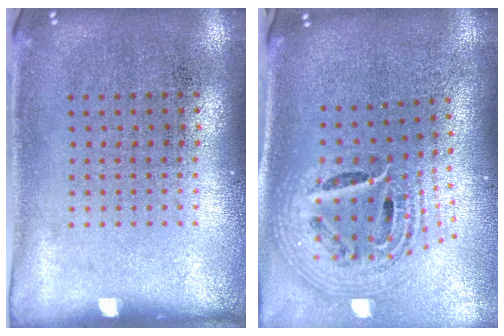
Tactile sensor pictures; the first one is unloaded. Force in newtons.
{"total": 2.6, "press": 1.8, "slide": 1.9}